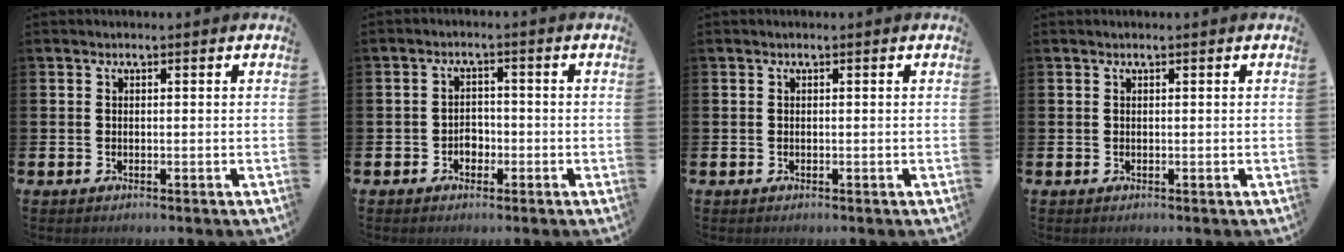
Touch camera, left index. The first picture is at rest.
{"total": 2.3, "force": [-1.1, 1.8, 1.0], "torque": [-0.021, 0.004, -0.025]}
{"total": 0.0}
{"total": 0.0}